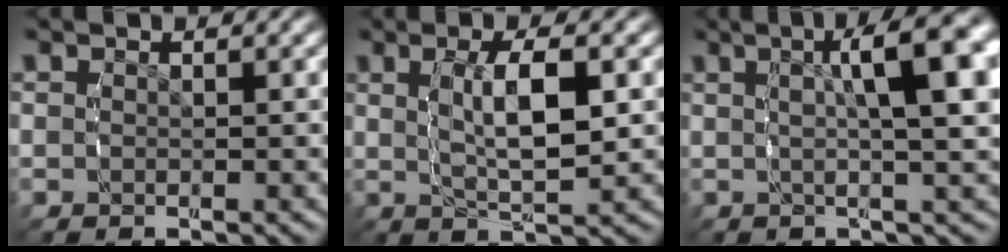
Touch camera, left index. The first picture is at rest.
{"total": 5.1, "force": [-0.1, 1.8, 4.8], "torque": [-0.091, -0.001, 0.003]}
{"total": 8.0, "force": [2.2, 2.4, 7.3], "torque": [-0.095, 0.022, 0.027]}